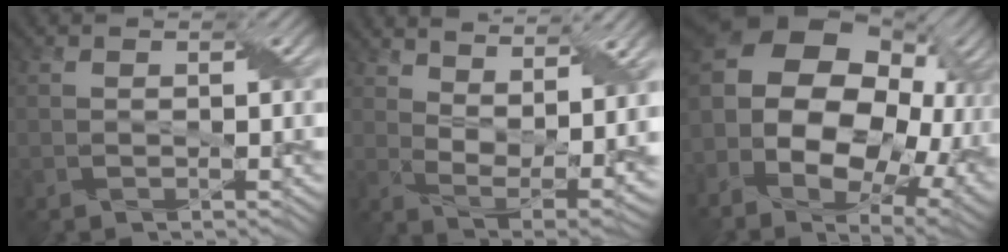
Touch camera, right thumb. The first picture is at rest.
{"total": 12.3, "force": [6.8, 4.5, 9.2], "torque": [-0.172, 0.009, 0.110]}
{"total": 20.1, "force": [-0.6, 13.7, 14.7], "torque": [-0.308, -0.010, 0.020]}